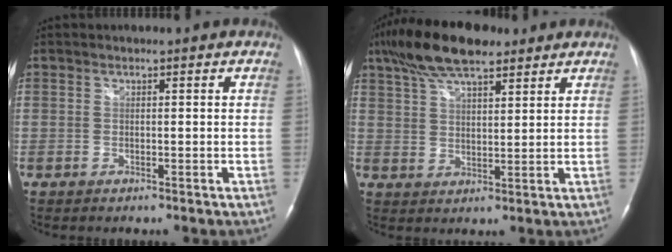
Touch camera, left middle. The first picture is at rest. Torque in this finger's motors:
{"motor_torque": [1.19, -0.93, 0.12, 0.16]}